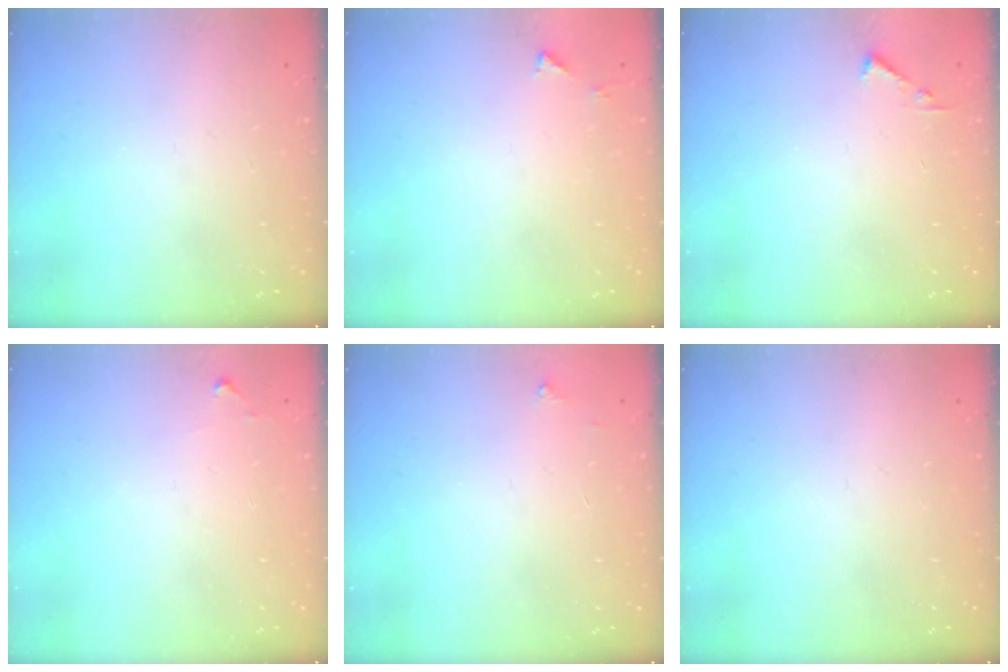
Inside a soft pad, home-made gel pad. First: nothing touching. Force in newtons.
{"total": 3.5, "press": 3.5, "slide": 0.3}
{"total": 3.6, "press": 3.6, "slide": 0.4}
{"total": 5.0, "press": 5.0, "slide": 0.7}
{"total": 2.5, "press": 2.5, "slide": 0.4}
{"total": 0.0}